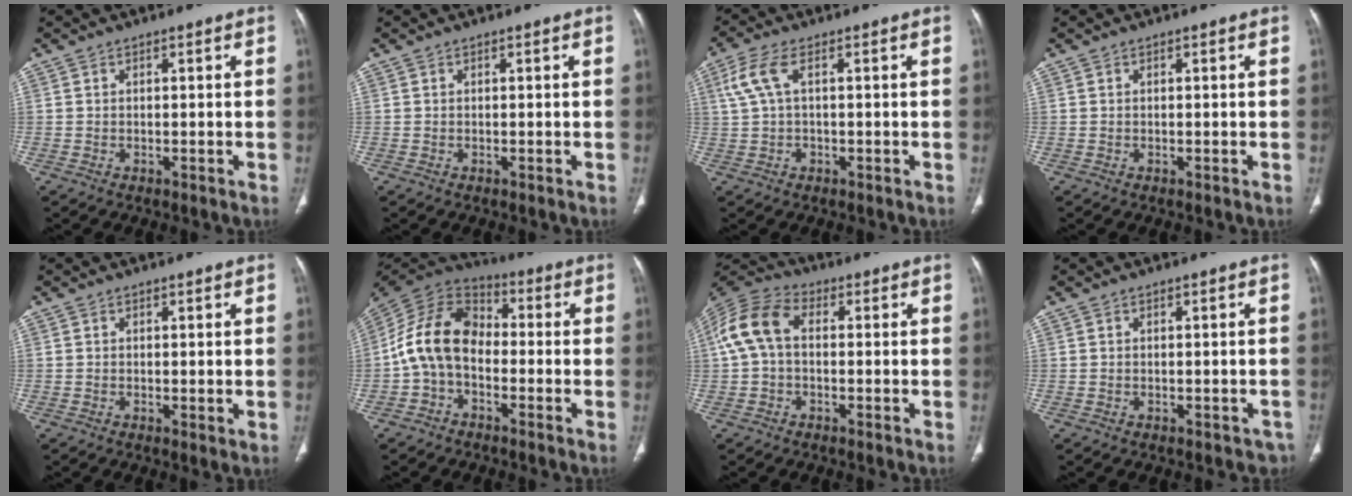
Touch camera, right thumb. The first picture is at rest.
{"total": 0.0}
{"total": 5.2, "force": [1.1, 2.6, 4.3], "torque": [-0.114, 0.016, 0.021]}
{"total": 0.0}
{"total": 0.9, "force": [0.2, 0.4, 0.7], "torque": [-0.015, -0.006, 0.003]}
{"total": 12.9, "force": [-2.1, 9.1, 8.9], "torque": [-0.158, 0.045, -0.054]}
{"total": 10.0, "force": [0.7, 6.6, 7.5], "torque": [-0.156, 0.030, 0.003]}
{"total": 1.5, "force": [-0.7, 1.3, 0.4], "torque": [0.011, 0.005, -0.008]}